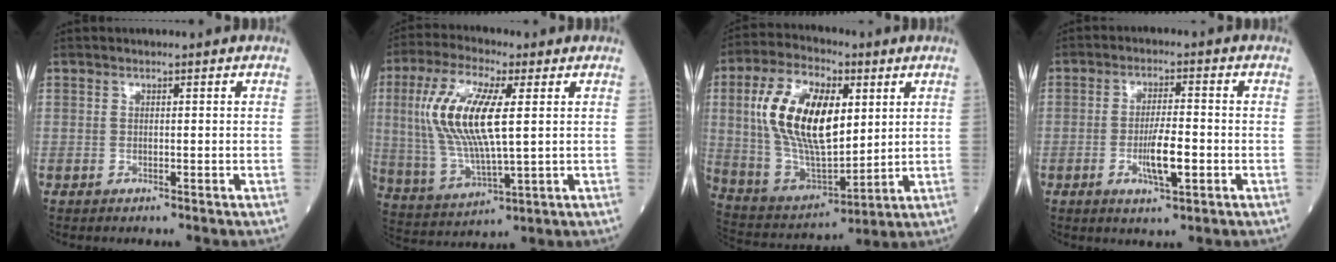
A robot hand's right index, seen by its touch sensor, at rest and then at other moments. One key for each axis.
{"total": 14.3, "fx": 2.7, "fy": 3.5, "fz": 13.6, "tx": -0.297, "ty": 0.008, "tz": 0.052}
{"total": 18.3, "fx": 4.4, "fy": 8.1, "fz": 15.9, "tx": -0.316, "ty": 0.015, "tz": 0.087}
{"total": 6.1, "fx": -1.8, "fy": 1.1, "fz": 5.7, "tx": -0.108, "ty": -0.005, "tz": -0.029}